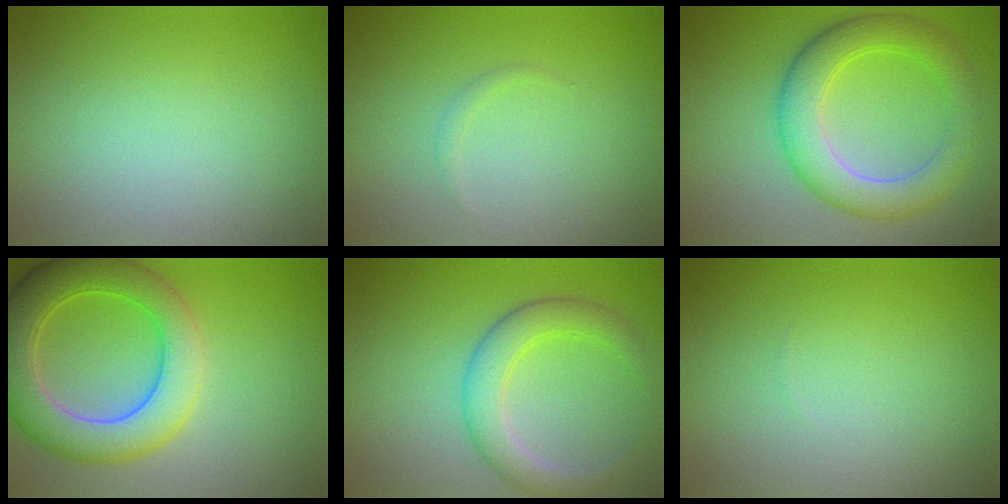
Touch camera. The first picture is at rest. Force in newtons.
{"total": 0.5, "press": 0.5, "slide": 0.1}
{"total": 5.7, "press": 5.7, "slide": 0.2}
{"total": 7.3, "press": 7.3, "slide": 0.2}
{"total": 3.9, "press": 3.9, "slide": 0.2}
{"total": 0.0}